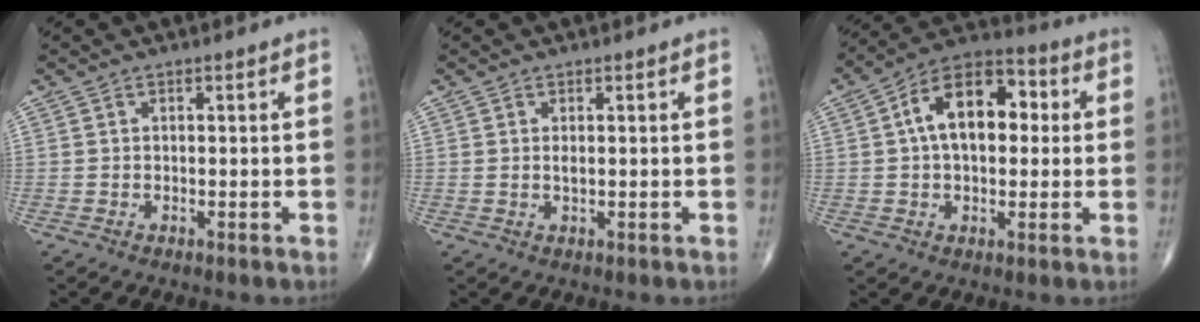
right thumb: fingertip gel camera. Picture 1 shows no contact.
{"total": 1.0, "force": [0.2, 0.4, 0.9], "torque": [-0.019, -0.003, 0.006]}
{"total": 14.6, "force": [2.3, 8.6, 11.5], "torque": [-0.168, 0.031, 0.027]}